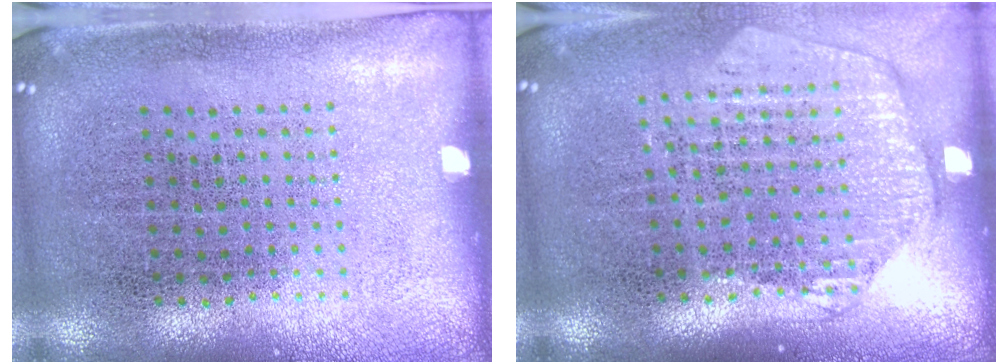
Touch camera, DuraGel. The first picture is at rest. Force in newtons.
{"total": 1.6, "press": 1.5, "slide": 0.7}